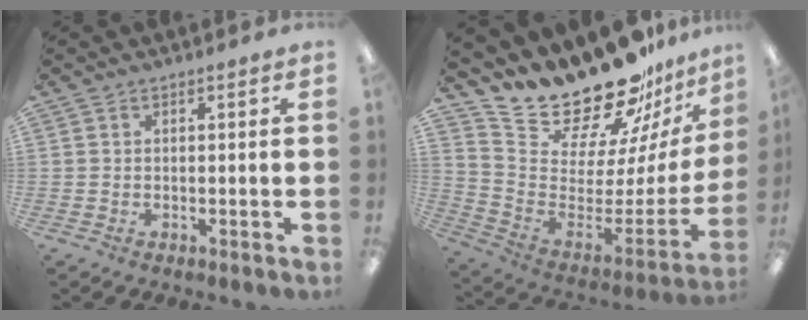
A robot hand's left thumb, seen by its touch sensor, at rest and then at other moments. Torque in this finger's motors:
{"motor_torque": [0.26, 0.26, 1.36, -1.41, 0.02]}